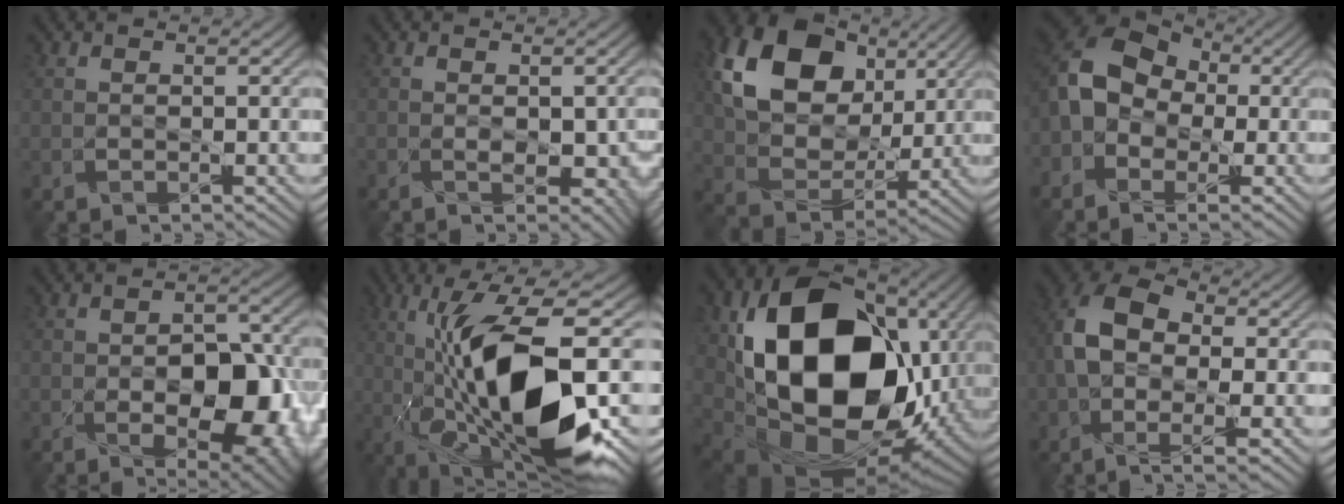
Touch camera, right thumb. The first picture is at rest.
{"total": 3.9, "force": [-0.9, 2.1, 3.2], "torque": [-0.045, -0.013, -0.011]}
{"total": 15.3, "force": [5.9, 10.8, 9.2], "torque": [-0.208, 0.015, 0.119]}
{"total": 10.9, "force": [-1.0, 8.2, 7.1], "torque": [-0.158, 0.007, -0.037]}
{"total": 12.1, "force": [-3.3, 6.5, 9.6], "torque": [-0.117, -0.011, -0.036]}
{"total": 16.0, "force": [-1.4, 5.2, 15.1], "torque": [-0.271, 0.021, -0.027]}
{"total": 20.9, "force": [1.6, 14.7, 14.8], "torque": [-0.335, -0.050, 0.052]}
{"total": 10.2, "force": [-0.2, 5.6, 8.5], "torque": [-0.182, 0.021, -0.018]}